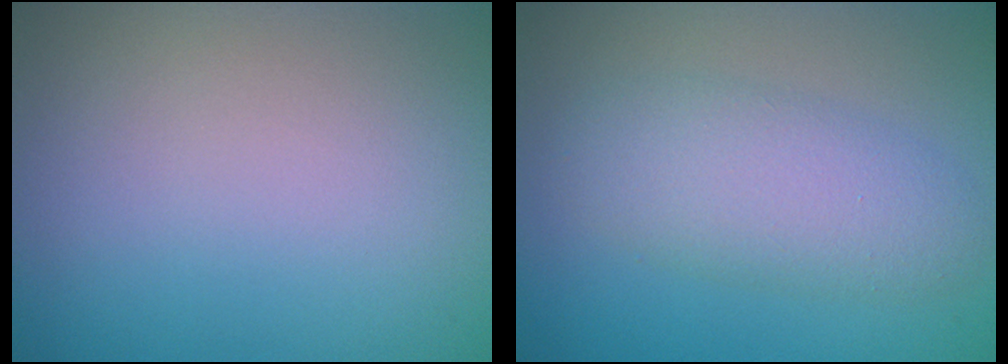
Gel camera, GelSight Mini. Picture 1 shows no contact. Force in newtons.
{"total": 4.5, "press": 4.5, "slide": 0.1}